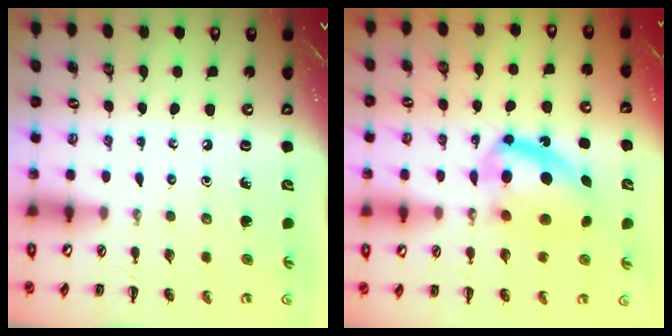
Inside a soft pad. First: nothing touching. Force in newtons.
{"total": 12.3, "press": 11.9, "slide": 2.9}